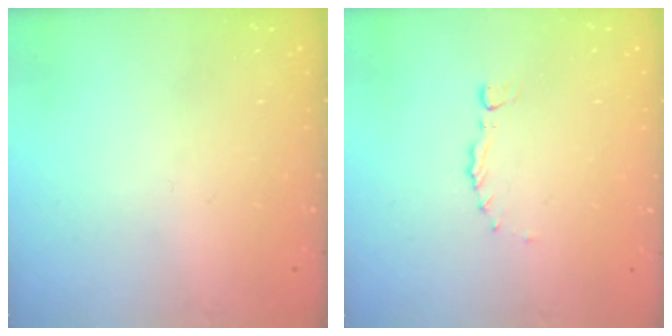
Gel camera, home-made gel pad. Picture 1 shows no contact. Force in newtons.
{"total": 0.0}